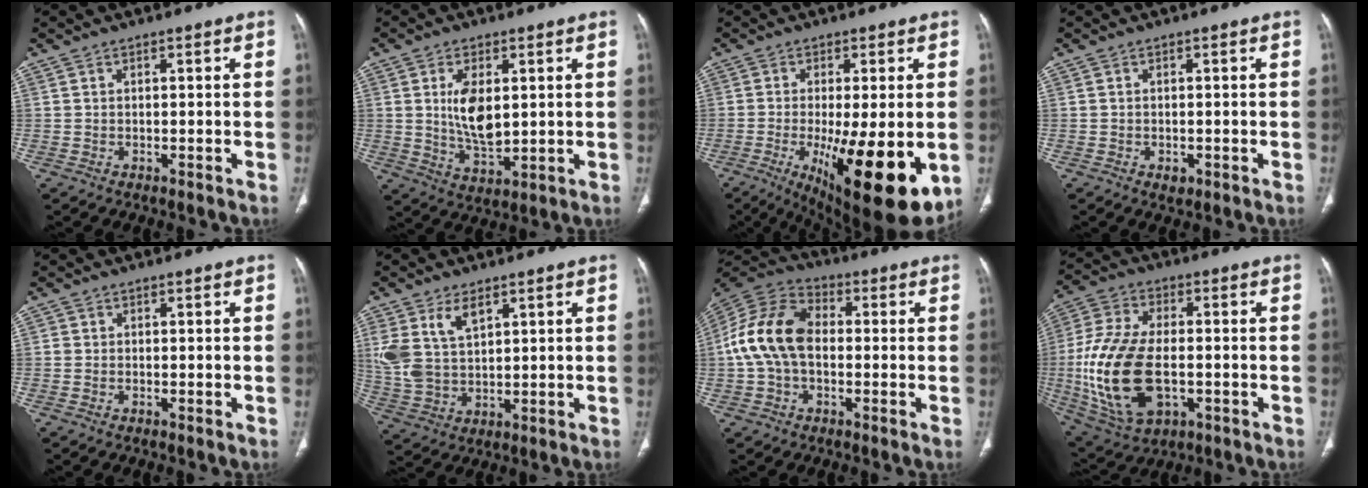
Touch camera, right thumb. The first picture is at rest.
{"total": 9.1, "force": [1.7, 4.8, 7.6], "torque": [-0.129, -0.018, 0.041]}
{"total": 19.1, "force": [-5.0, 5.6, 17.6], "torque": [-0.239, -0.033, -0.053]}
{"total": 1.5, "force": [-0.5, 1.0, 0.9], "torque": [-0.010, 0.000, -0.003]}
{"total": 0.5, "force": [0.0, 0.5, 0.1], "torque": [0.001, 0.004, -0.002]}
{"total": 10.2, "force": [4.6, 5.9, 6.9], "torque": [-0.145, -0.011, 0.103]}
{"total": 14.3, "force": [-0.3, 9.6, 10.6], "torque": [-0.206, 0.037, -0.014]}
{"total": 20.4, "force": [-2.7, 11.5, 16.7], "torque": [-0.350, 0.001, -0.037]}